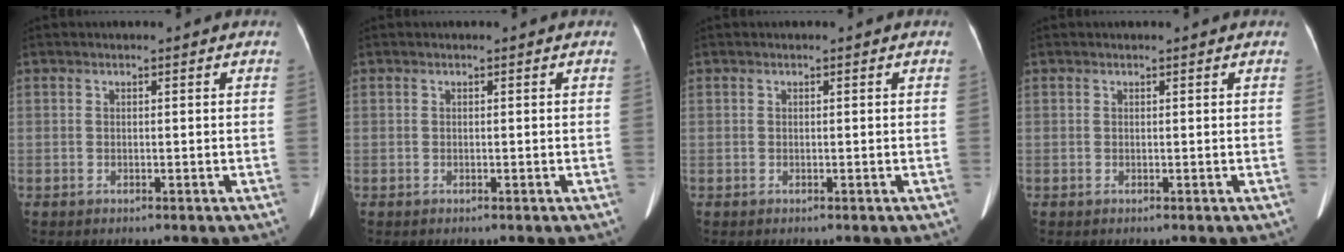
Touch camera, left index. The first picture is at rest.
{"total": 0.0}
{"total": 0.0}
{"total": 0.7, "force": [0.7, 0.0, 0.2], "torque": [-0.005, 0.007, 0.006]}